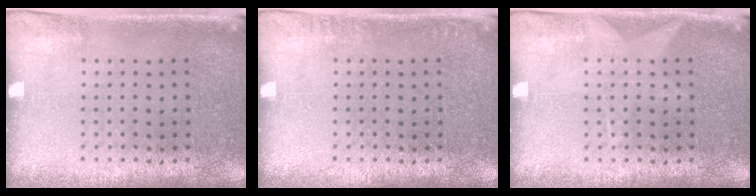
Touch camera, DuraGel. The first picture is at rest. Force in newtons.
{"total": 0.5, "press": 0.5, "slide": 0.0}
{"total": 1.0, "press": 1.0, "slide": 0.1}